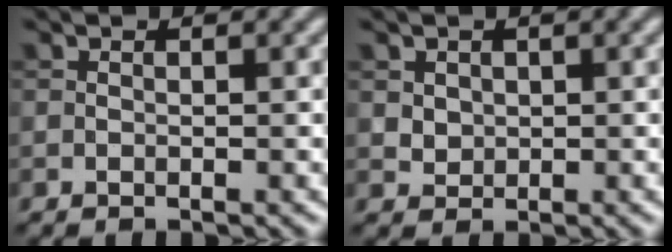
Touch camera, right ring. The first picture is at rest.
{"total": 1.4, "force": [0.5, 1.2, 0.5], "torque": [-0.012, -0.004, 0.019]}